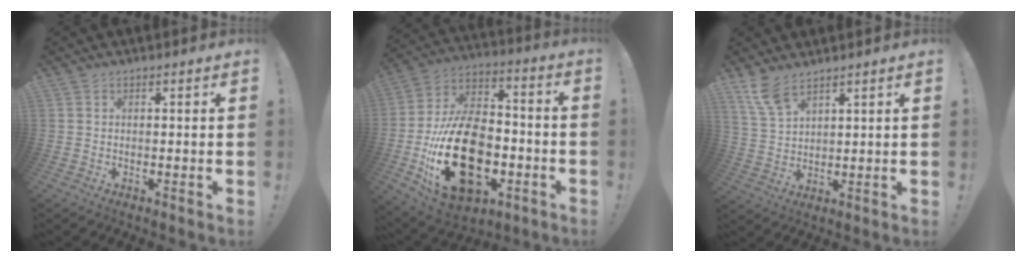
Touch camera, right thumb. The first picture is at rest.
{"total": 28.3, "force": [-8.3, 17.8, 20.4], "torque": [-0.381, 0.048, -0.120]}
{"total": 7.5, "force": [5.7, 2.6, 4.1], "torque": [-0.083, -0.025, 0.109]}